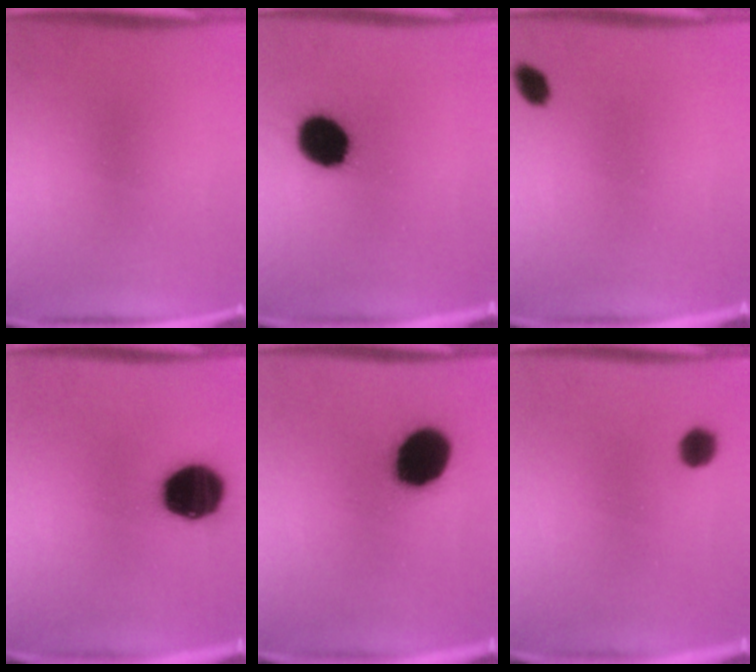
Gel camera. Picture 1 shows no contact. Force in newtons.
{"total": 13.8}
{"total": 2.5}
{"total": 17.2}
{"total": 17.3}
{"total": 3.8}